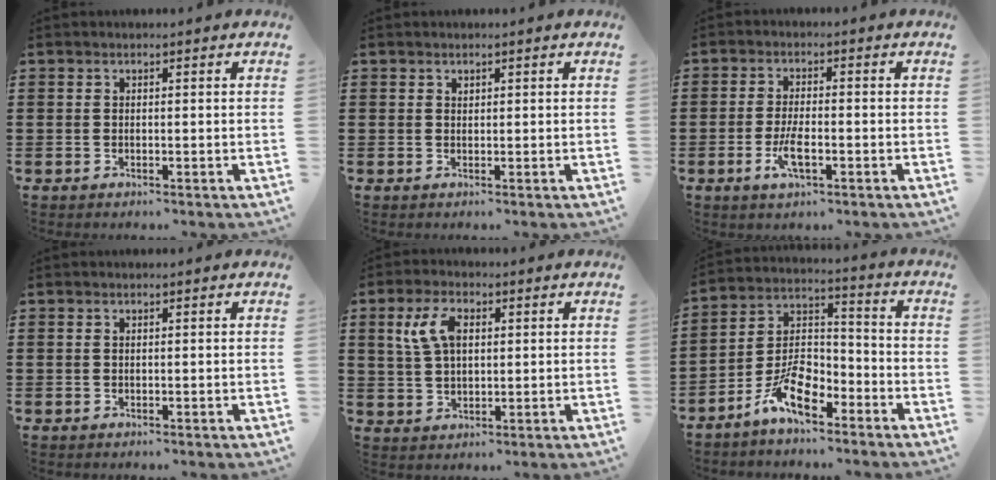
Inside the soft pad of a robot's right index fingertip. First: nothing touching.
{"total": 0.5, "force": [0.5, 0.1, 0.1], "torque": [-0.001, 0.001, 0.011]}
{"total": 4.5, "force": [-1.7, 1.4, 3.9], "torque": [-0.085, -0.003, -0.035]}
{"total": 0.0}
{"total": 6.4, "force": [1.9, 3.5, 5.0], "torque": [-0.117, 0.012, 0.029]}
{"total": 9.6, "force": [-6.4, 4.3, 5.8], "torque": [-0.123, 0.014, -0.121]}